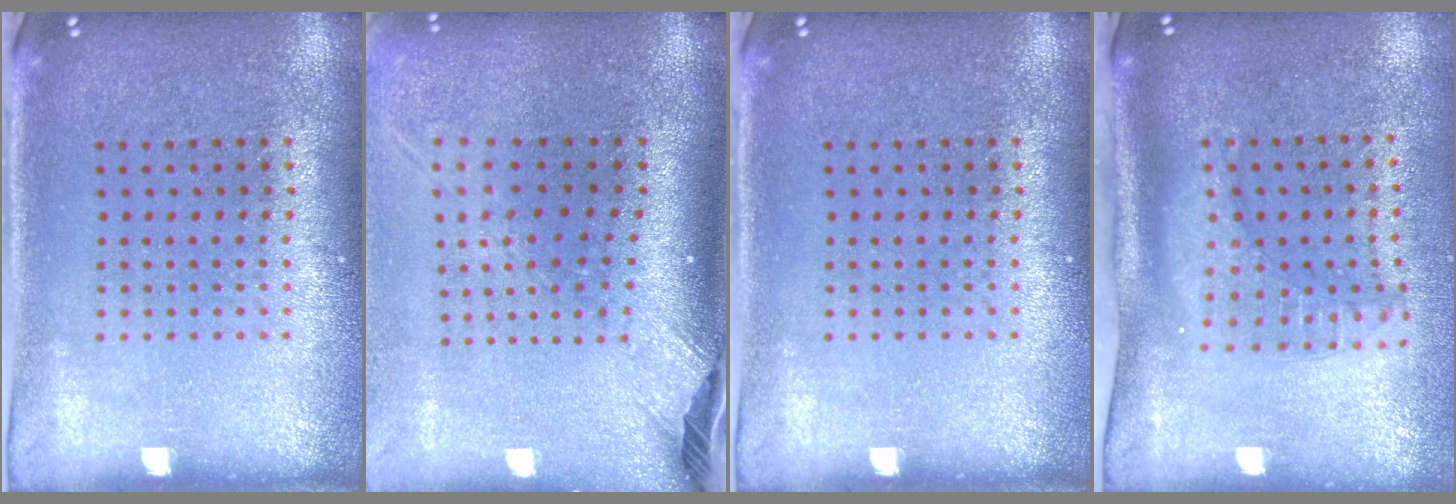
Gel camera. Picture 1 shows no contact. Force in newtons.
{"total": 2.6, "press": 1.8, "slide": 1.8}
{"total": 0.0}
{"total": 2.1, "press": 1.6, "slide": 1.5}